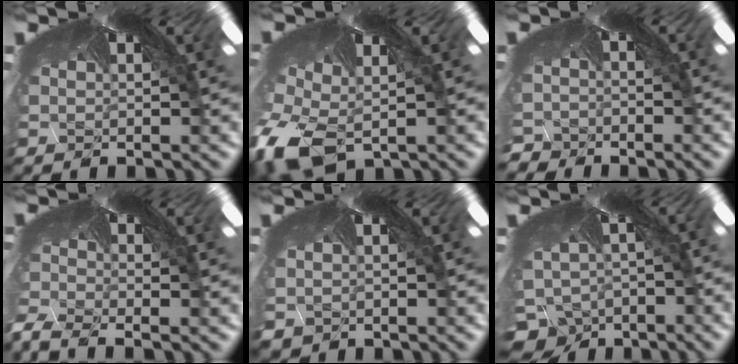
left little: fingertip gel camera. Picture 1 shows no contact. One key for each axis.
{"total": 6.9, "fx": -6.4, "fy": 1.9, "fz": 1.5, "tx": -0.102, "ty": -0.089, "tz": -0.083}
{"total": 3.9, "fx": -3.7, "fy": 1.1, "fz": -0.4, "tx": -0.016, "ty": -0.044, "tz": -0.044}
{"total": 6.7, "fx": -6.6, "fy": 0.4, "fz": 1.3, "tx": -0.036, "ty": -0.073, "tz": -0.072}
{"total": 1.7, "fx": -1.1, "fy": 1.2, "fz": -0.4, "tx": -0.022, "ty": -0.010, "tz": -0.004}
{"total": 8.6, "fx": -8.3, "fy": 2.5, "fz": -0.2, "tx": -0.020, "ty": -0.080, "tz": -0.105}